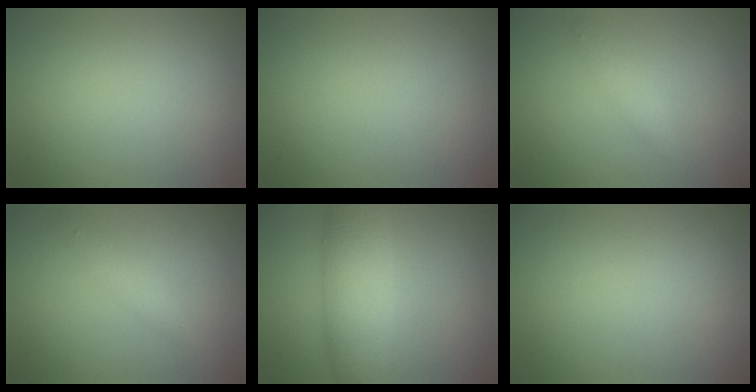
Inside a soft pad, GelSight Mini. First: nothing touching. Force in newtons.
{"total": 0.0}
{"total": 1.4, "press": 1.4, "slide": 0.0}
{"total": 1.6, "press": 1.6, "slide": 0.0}
{"total": 6.3, "press": 6.3, "slide": 0.2}
{"total": 0.0}